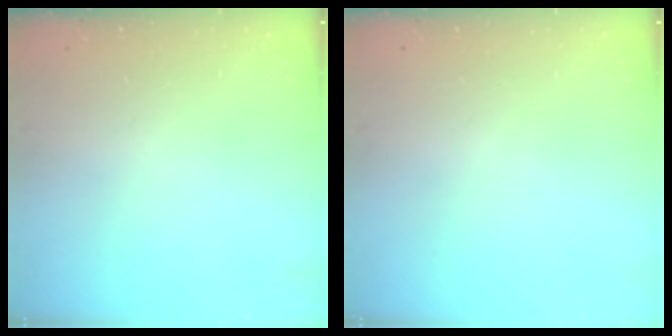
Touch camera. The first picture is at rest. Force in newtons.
{"total": 0.0}